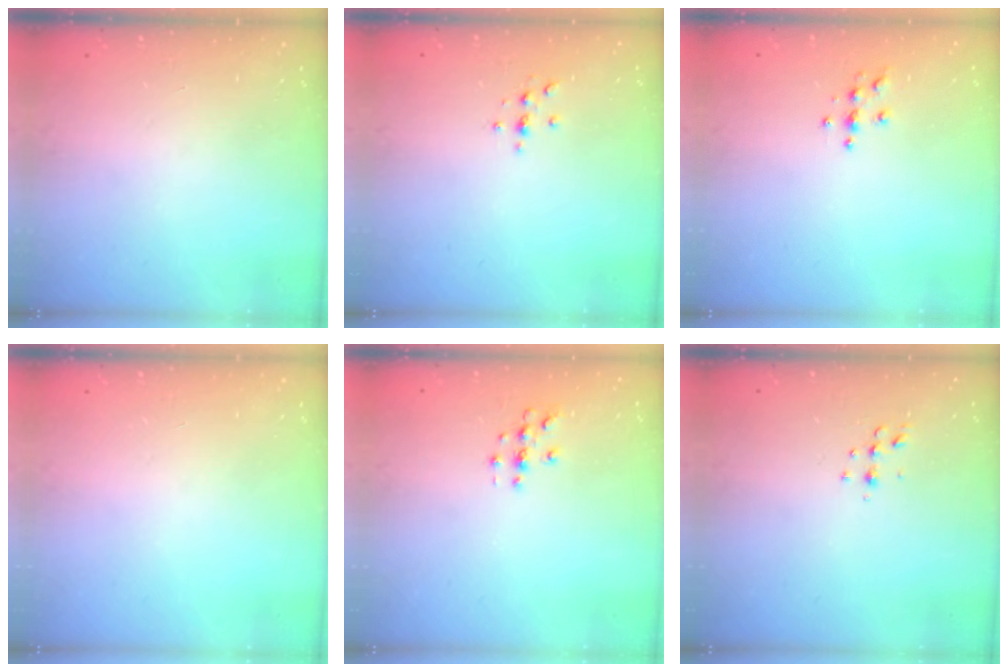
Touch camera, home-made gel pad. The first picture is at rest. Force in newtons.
{"total": 2.2, "press": 2.1, "slide": 0.2}
{"total": 4.0, "press": 3.9, "slide": 0.4}
{"total": 0.0}
{"total": 3.0, "press": 3.0, "slide": 0.3}
{"total": 4.9, "press": 4.8, "slide": 1.0}